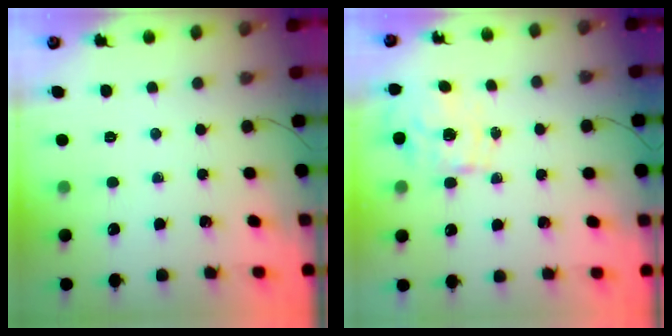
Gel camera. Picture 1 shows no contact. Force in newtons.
{"total": 1.5, "press": 1.3, "slide": 0.8}